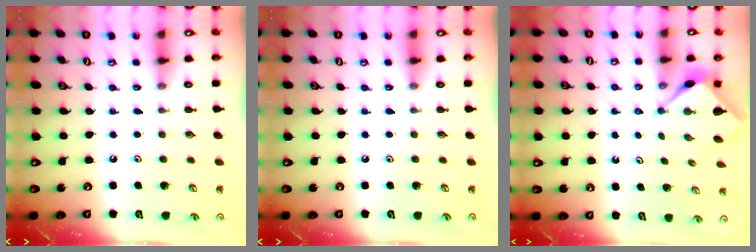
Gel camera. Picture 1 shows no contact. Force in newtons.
{"total": 0.0}
{"total": 3.1, "press": 3.1, "slide": 0.3}